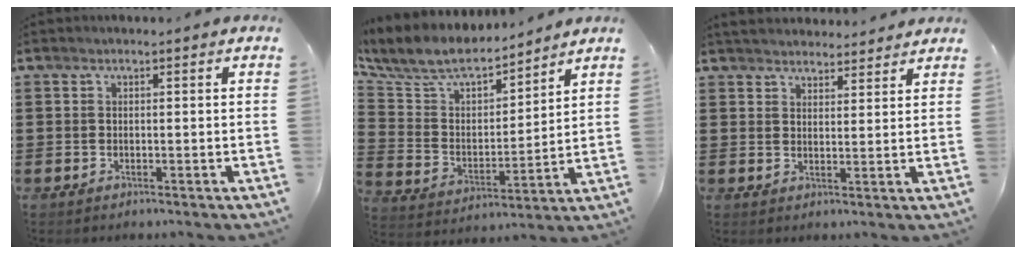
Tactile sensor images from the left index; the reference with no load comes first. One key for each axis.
{"total": 8.2, "fx": 7.2, "fy": 2.5, "fz": 2.9, "tx": -0.094, "ty": -0.044, "tz": 0.124}
{"total": 3.4, "fx": 3.4, "fy": 0.6, "fz": 0.0, "tx": -0.012, "ty": -0.008, "tz": 0.065}